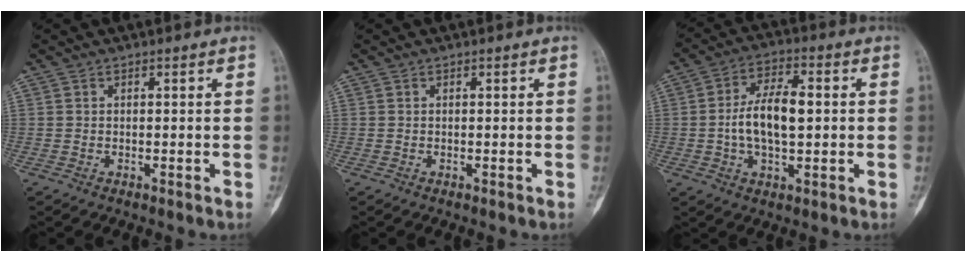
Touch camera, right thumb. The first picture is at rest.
{"total": 0.0}
{"total": 10.6, "force": [0.0, 5.3, 9.1], "torque": [-0.164, 0.013, -0.002]}